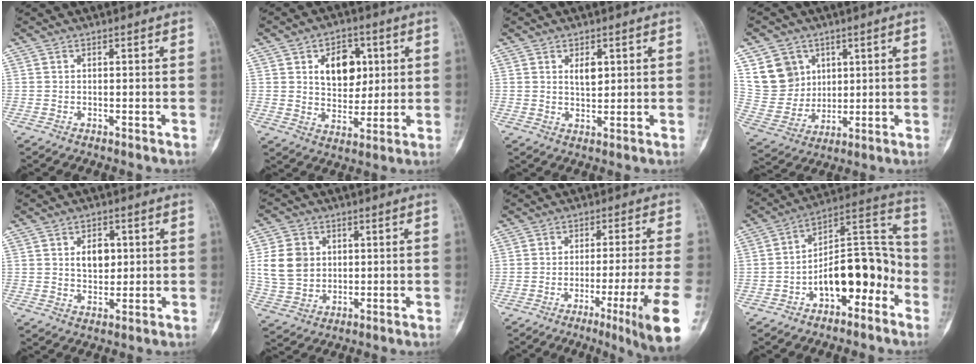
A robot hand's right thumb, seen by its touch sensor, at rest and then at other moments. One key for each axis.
{"total": 10.8, "fx": 3.1, "fy": 7.5, "fz": 7.1, "tx": -0.063, "ty": -0.012, "tz": 0.055}
{"total": 3.5, "fx": 1.3, "fy": 1.9, "fz": 2.7, "tx": -0.035, "ty": -0.009, "tz": 0.023}
{"total": 11.6, "fx": 4.9, "fy": 9.9, "fz": 3.6, "tx": -0.041, "ty": -0.019, "tz": 0.110}
{"total": 5.4, "fx": 1.2, "fy": 3.8, "fz": 3.7, "tx": -0.035, "ty": -0.006, "tz": 0.022}
{"total": 9.6, "fx": 1.7, "fy": 8.0, "fz": 5.1, "tx": -0.079, "ty": -0.001, "tz": 0.038}
{"total": 13.4, "fx": -5.4, "fy": -0.2, "fz": 12.2, "tx": -0.175, "ty": -0.006, "tz": -0.076}
{"total": 15.9, "fx": -6.1, "fy": 8.1, "fz": 12.3, "tx": -0.155, "ty": 0.081, "tz": -0.094}